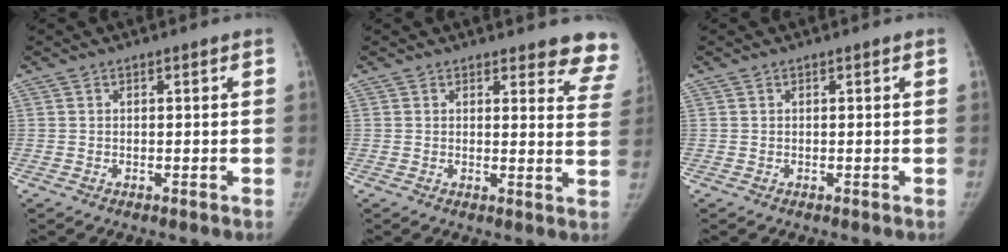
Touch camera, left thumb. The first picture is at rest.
{"total": 9.4, "force": [8.9, 2.4, 1.7], "torque": [0.029, -0.069, 0.065]}
{"total": 0.0}